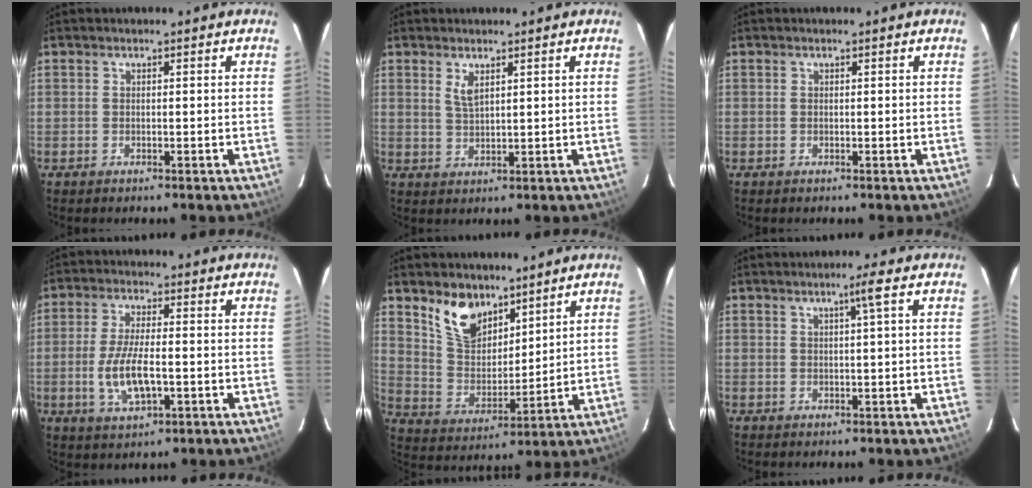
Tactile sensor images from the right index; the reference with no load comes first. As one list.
[{"total": 2.9, "force": [1.6, 0.9, 2.2], "torque": [-0.041, -0.003, 0.031]}, {"total": 0.0}, {"total": 9.0, "force": [-2.2, 3.3, 8.1], "torque": [-0.163, -0.009, -0.037]}, {"total": 10.6, "force": [7.5, 5.6, 5.0], "torque": [-0.098, 0.005, 0.153]}, {"total": 2.4, "force": [1.0, -0.8, 2.0], "torque": [-0.036, 0.000, 0.021]}]